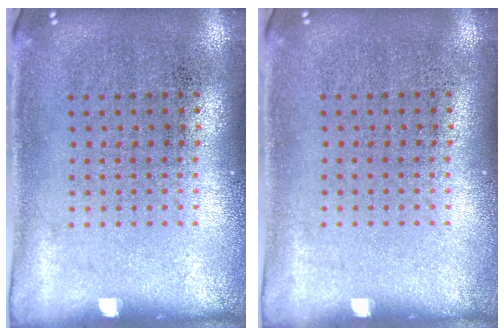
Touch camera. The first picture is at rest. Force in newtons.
{"total": 0.0}